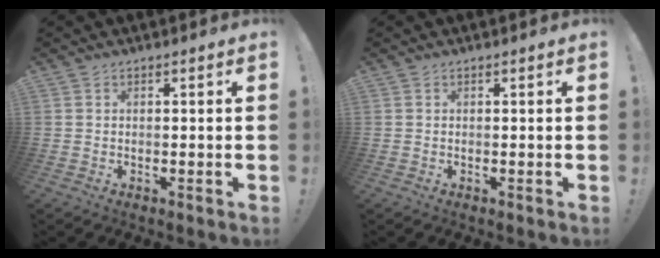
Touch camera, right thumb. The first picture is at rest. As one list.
[{"total": 0.0}]